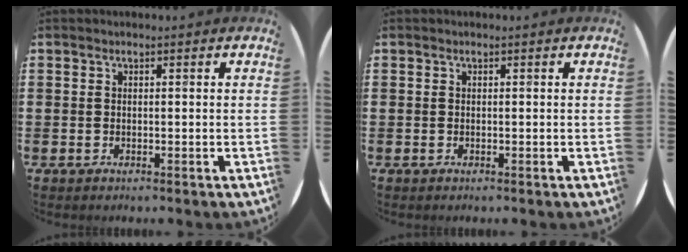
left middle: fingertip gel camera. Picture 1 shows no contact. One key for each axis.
{"total": 0.0}